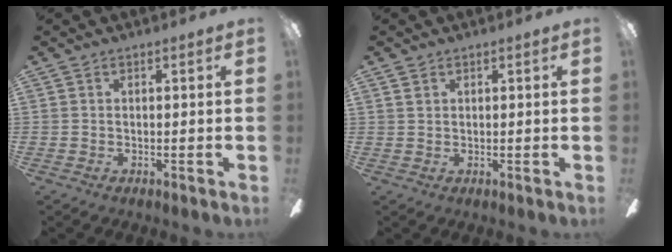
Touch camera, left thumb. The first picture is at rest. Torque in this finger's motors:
{"motor_torque": [0.07, -0.21, -0.23, 0.05, -0.01]}